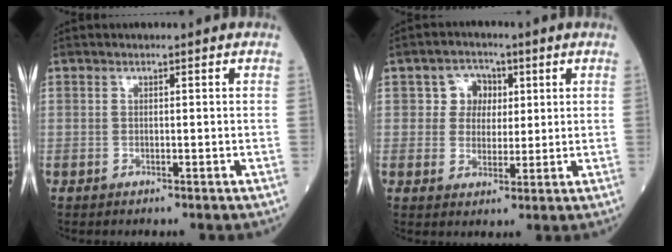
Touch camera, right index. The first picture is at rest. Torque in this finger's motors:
{"motor_torque": [0.06, 0.03, 0.04, 0.00]}